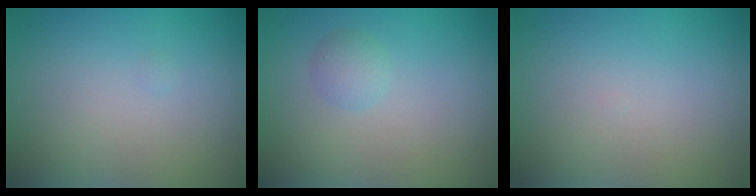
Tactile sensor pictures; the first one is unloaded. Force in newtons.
{"total": 1.3, "press": 1.3, "slide": 0.1}
{"total": 0.0}